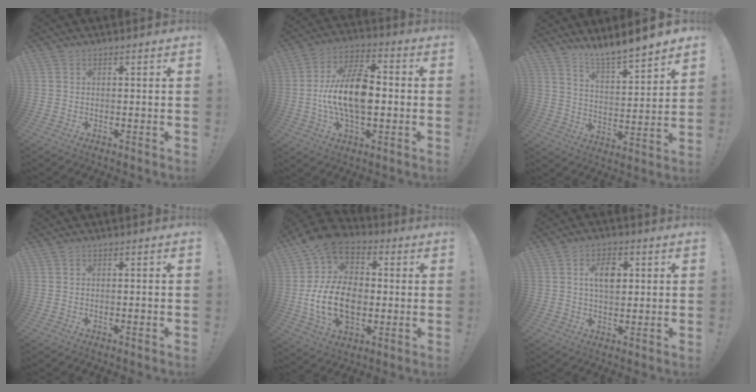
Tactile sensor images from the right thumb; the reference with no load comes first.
{"total": 16.6, "force": [-1.6, 9.1, 13.8], "torque": [-0.258, 0.013, -0.028]}
{"total": 9.0, "force": [8.7, -0.2, 2.3], "torque": [-0.044, -0.082, 0.152]}
{"total": 0.7, "force": [0.0, 0.2, 0.7], "torque": [-0.011, 0.002, -0.001]}
{"total": 20.8, "force": [0.1, 14.1, 15.4], "torque": [-0.290, 0.002, 0.011]}
{"total": 7.7, "force": [1.6, 4.9, 5.7], "torque": [-0.076, 0.001, 0.024]}